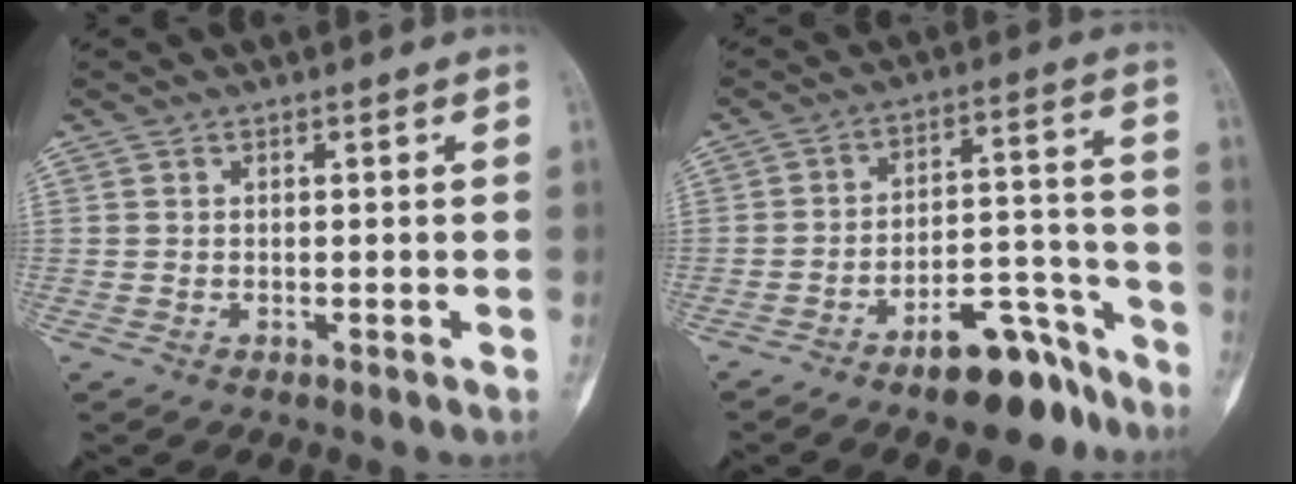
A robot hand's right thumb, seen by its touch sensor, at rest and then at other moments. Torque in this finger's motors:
{"motor_torque": [1.50, 0.65, 0.89, -0.75, 0.20]}